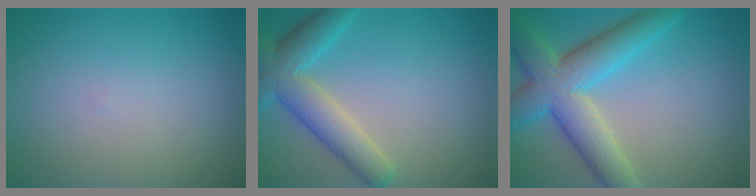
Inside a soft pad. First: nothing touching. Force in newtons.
{"total": 5.8, "press": 5.8, "slide": 0.3}
{"total": 8.2, "press": 8.2, "slide": 0.5}